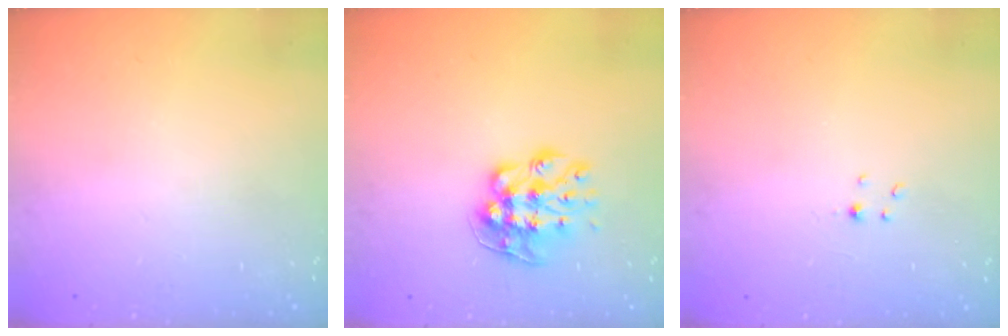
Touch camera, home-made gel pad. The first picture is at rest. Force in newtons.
{"total": 11.0, "press": 10.9, "slide": 0.8}
{"total": 1.4, "press": 1.3, "slide": 0.2}